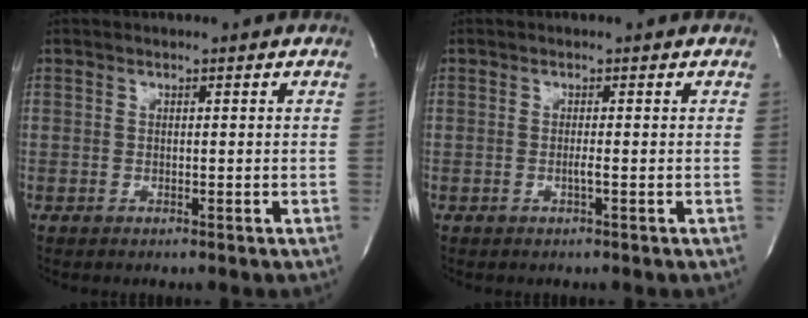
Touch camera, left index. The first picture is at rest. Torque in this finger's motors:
{"motor_torque": [0.03, -0.02, 0.01, 0.00]}